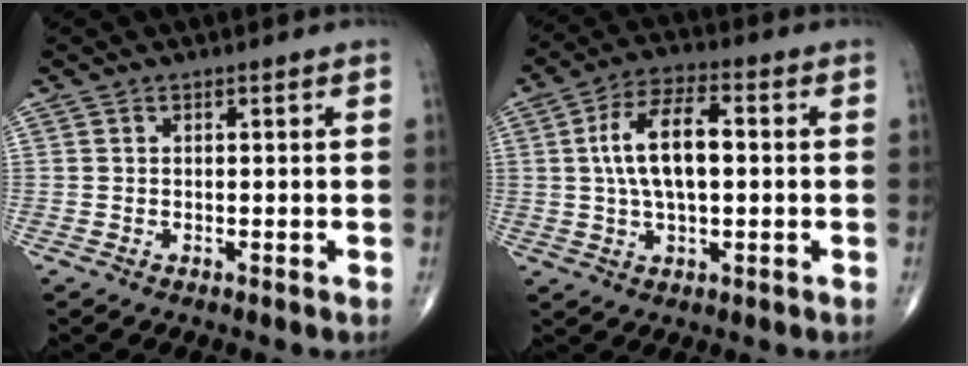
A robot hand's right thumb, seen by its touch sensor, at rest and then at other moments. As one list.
[{"total": 11.5, "force": [0.9, 5.3, 10.2], "torque": [-0.188, 0.017, 0.012]}]